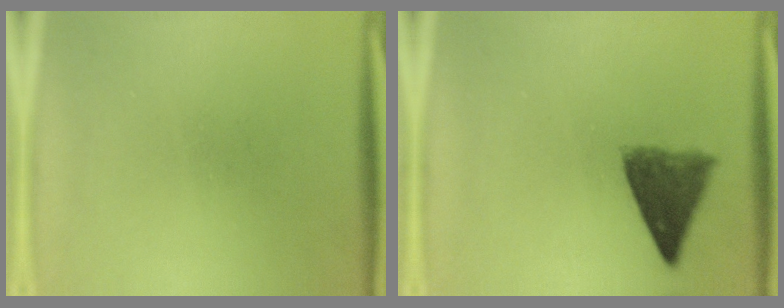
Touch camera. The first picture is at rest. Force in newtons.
{"total": 7.3}